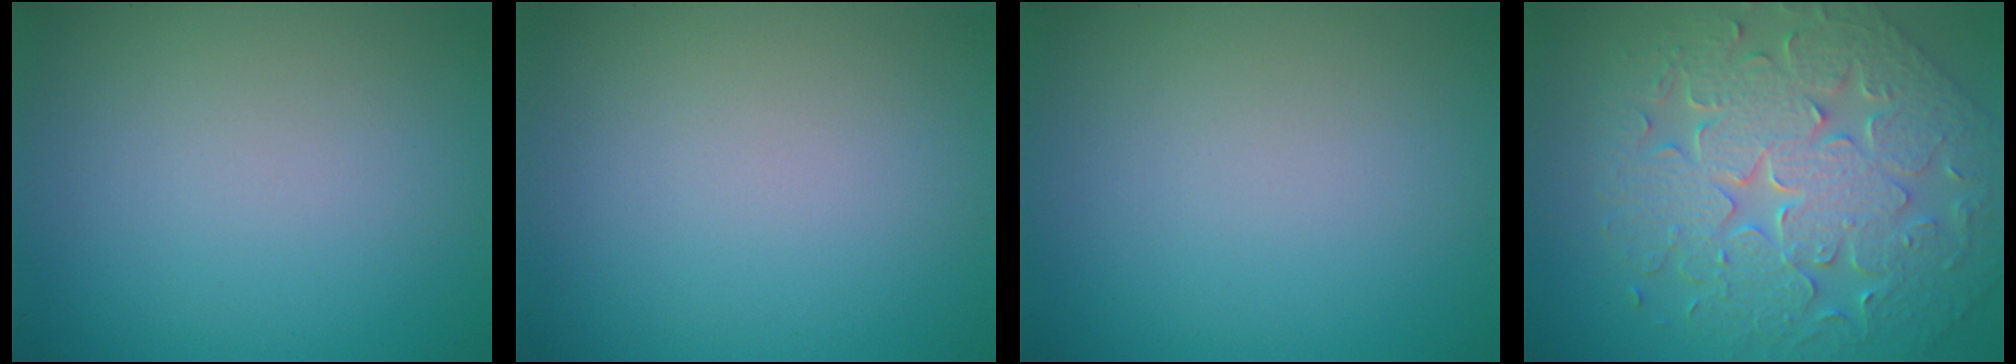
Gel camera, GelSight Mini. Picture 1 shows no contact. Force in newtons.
{"total": 0.0}
{"total": 0.0}
{"total": 7.8, "press": 6.7, "slide": 4.0}